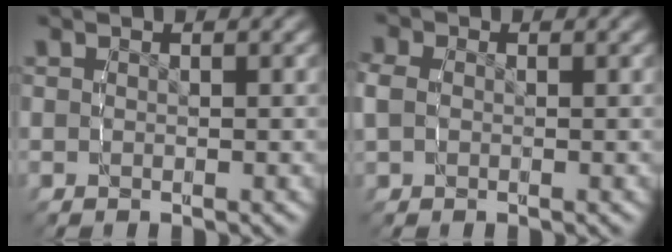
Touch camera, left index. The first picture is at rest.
{"total": 2.1, "force": [0.1, 1.8, 1.0], "torque": [-0.041, -0.004, 0.006]}